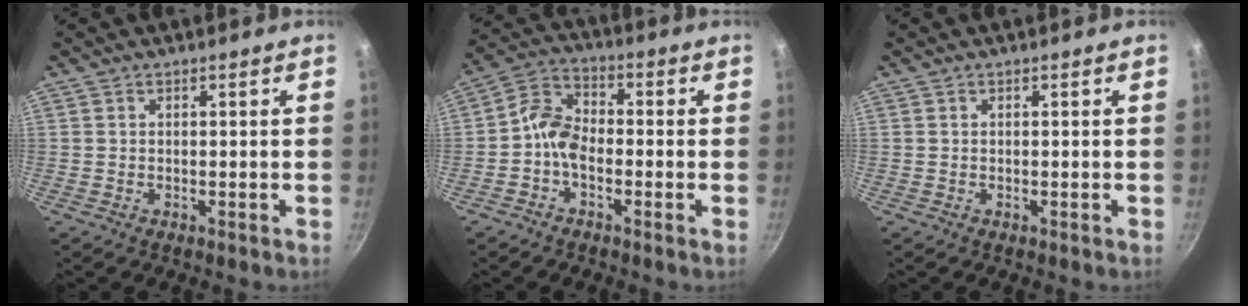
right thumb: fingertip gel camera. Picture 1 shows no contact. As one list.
[{"total": 7.5, "force": [-1.7, 4.7, 5.5], "torque": [-0.093, 0.025, -0.049]}, {"total": 0.0}]